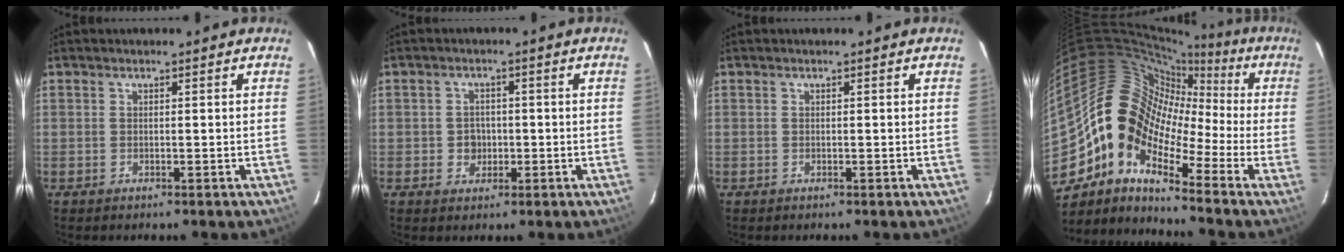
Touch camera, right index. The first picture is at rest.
{"total": 3.3, "force": [-0.5, 3.1, 1.0], "torque": [-0.021, 0.009, -0.003]}
{"total": 0.0}
{"total": 15.2, "force": [-5.5, 9.8, 10.2], "torque": [-0.172, 0.014, -0.130]}